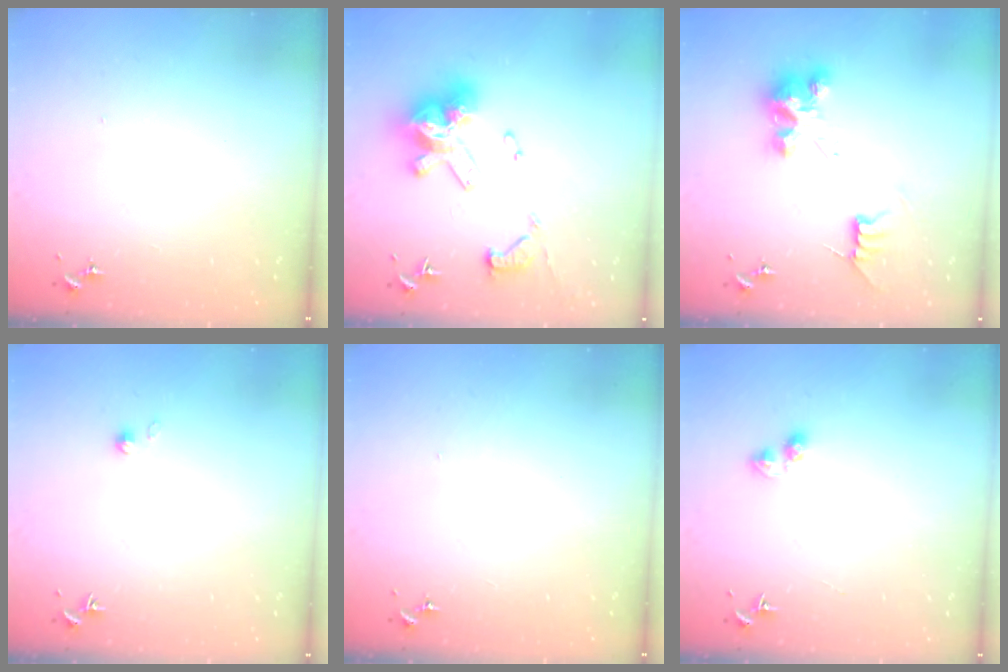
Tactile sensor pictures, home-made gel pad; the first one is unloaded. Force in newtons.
{"total": 17.6, "press": 17.5, "slide": 1.6}
{"total": 8.1, "press": 8.1, "slide": 0.2}
{"total": 2.2, "press": 2.2, "slide": 0.2}
{"total": 0.0}
{"total": 3.5, "press": 3.5, "slide": 0.4}